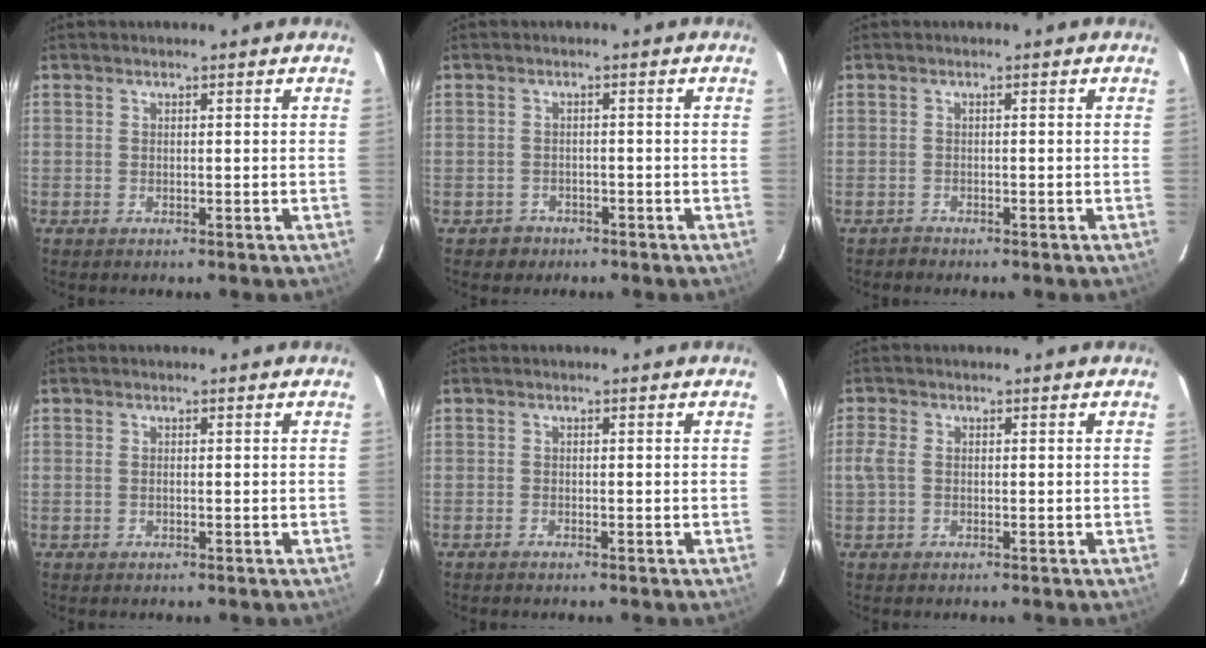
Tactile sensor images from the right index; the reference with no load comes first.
{"total": 2.9, "force": [-1.8, 2.3, 0.2], "torque": [-0.011, 0.007, -0.024]}
{"total": 1.0, "force": [-0.9, 0.3, -0.2], "torque": [0.003, 0.006, -0.017]}
{"total": 0.6, "force": [-0.1, 0.4, 0.5], "torque": [-0.011, 0.000, -0.003]}
{"total": 0.7, "force": [-0.6, 0.1, 0.3], "torque": [-0.007, 0.001, -0.013]}
{"total": 2.4, "force": [-0.4, 1.6, 1.7], "torque": [-0.040, 0.003, -0.010]}